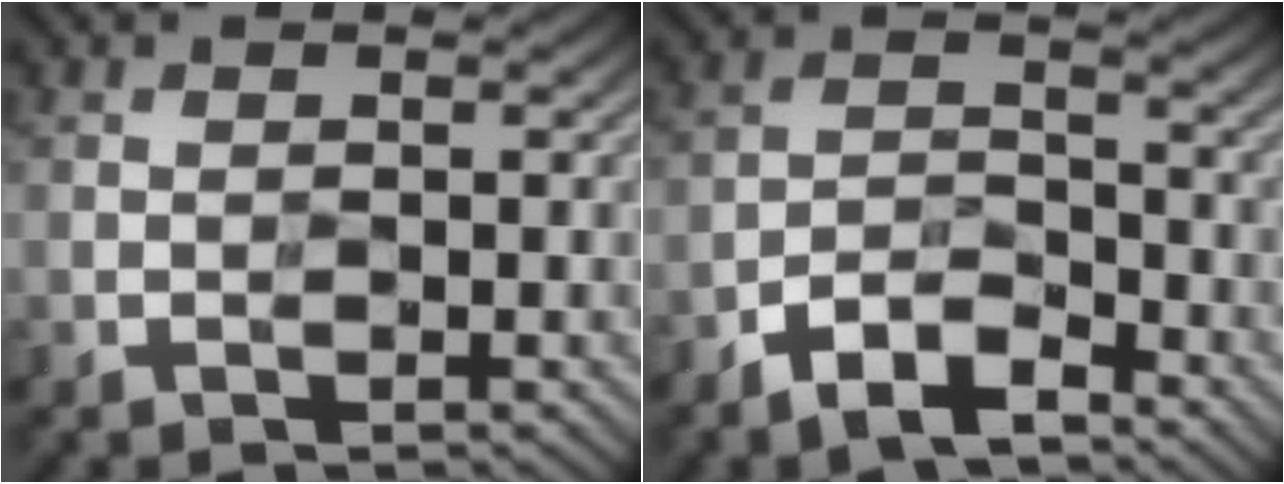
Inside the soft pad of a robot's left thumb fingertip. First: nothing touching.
{"total": 6.2, "force": [-4.7, 2.4, 3.3], "torque": [-0.059, 0.001, -0.098]}